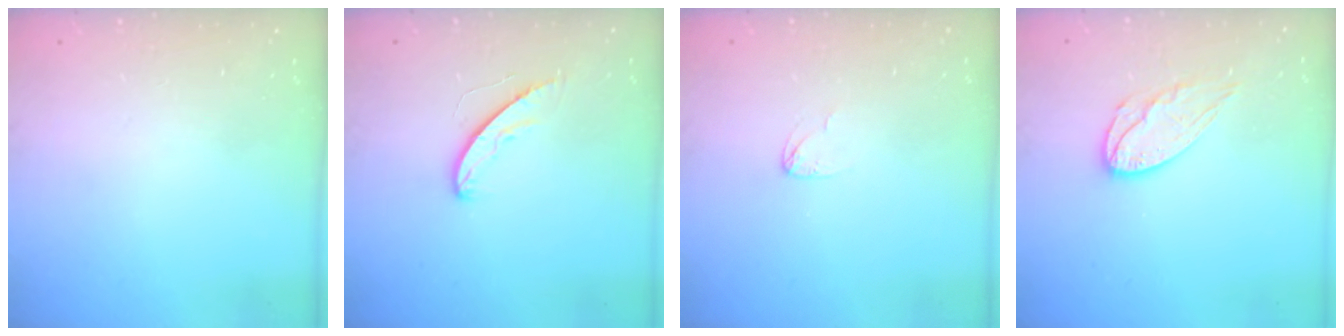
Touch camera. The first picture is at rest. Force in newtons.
{"total": 5.0, "press": 5.0, "slide": 0.4}
{"total": 2.6, "press": 2.6, "slide": 0.1}
{"total": 9.4, "press": 9.4, "slide": 0.2}